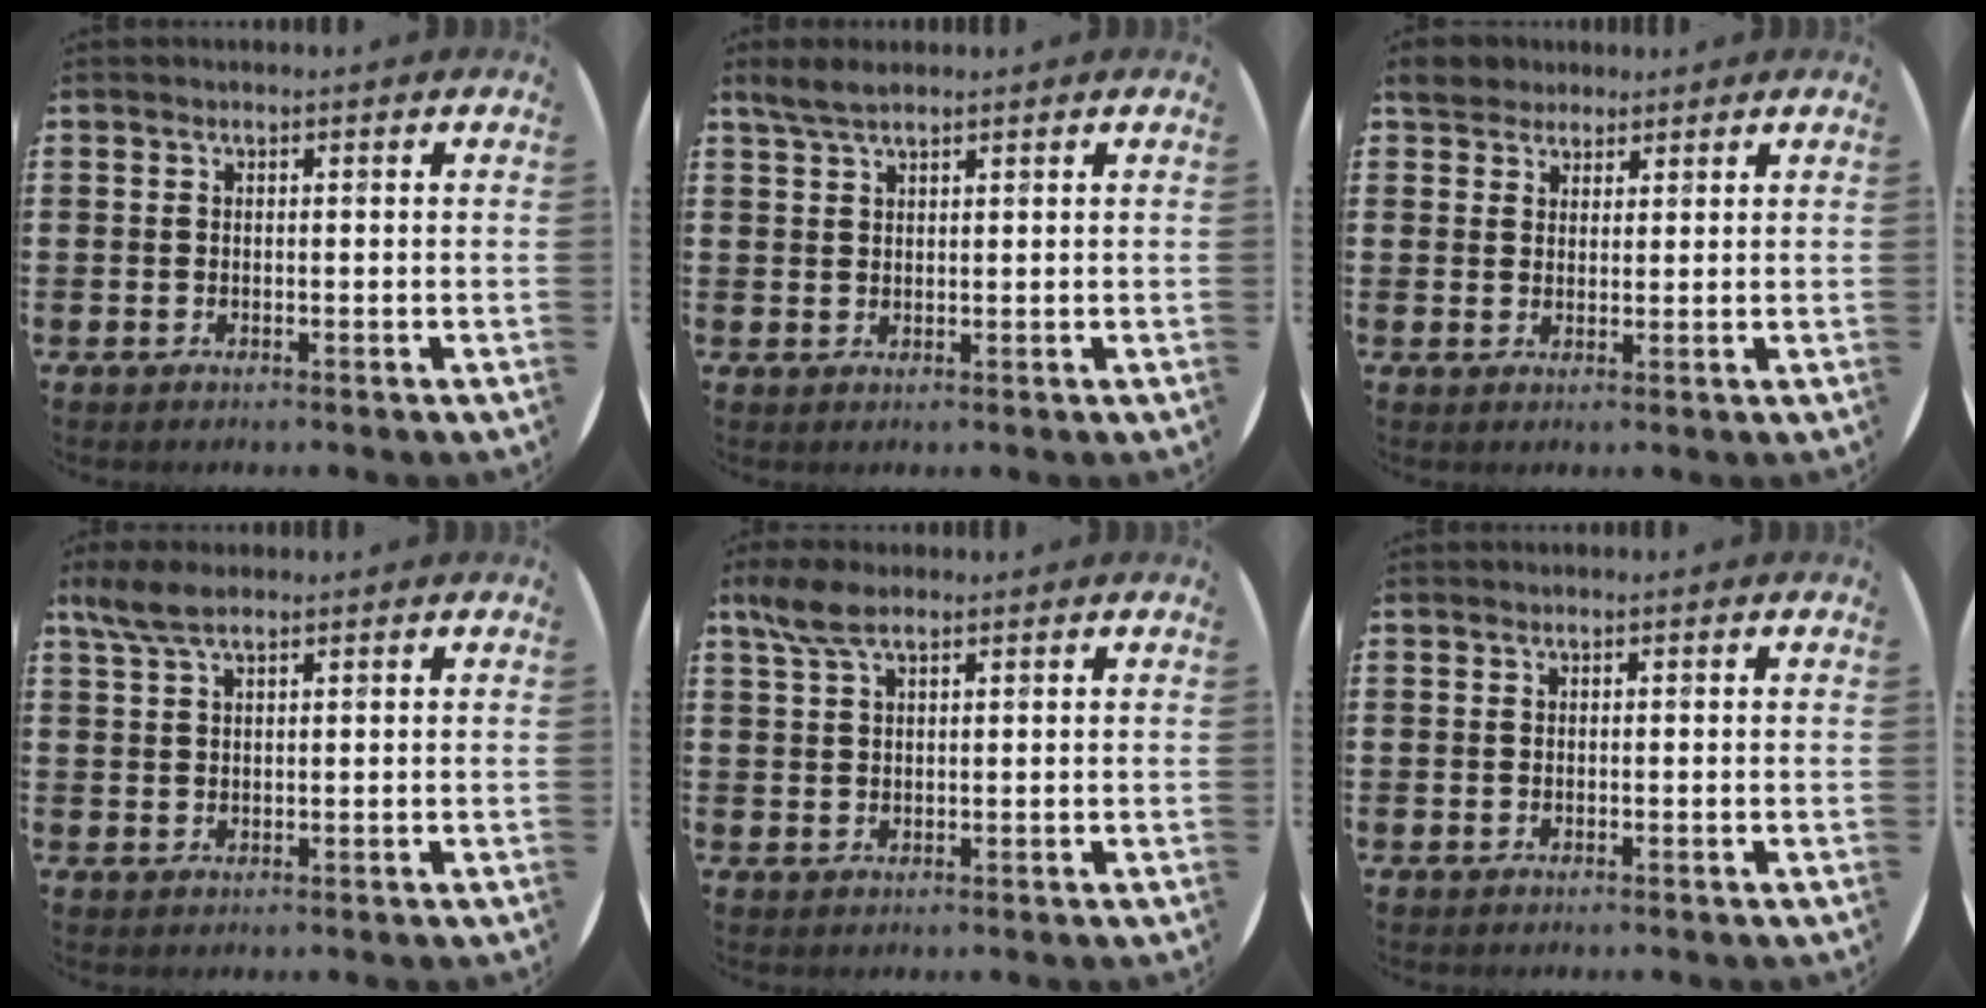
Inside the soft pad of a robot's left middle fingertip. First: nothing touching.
{"total": 2.8, "force": [2.3, 0.7, 1.6], "torque": [-0.034, 0.004, 0.042]}
{"total": 4.2, "force": [3.7, 1.8, 0.8], "torque": [-0.021, 0.000, 0.070]}
{"total": 3.9, "force": [2.9, 1.1, 2.4], "torque": [-0.053, 0.005, 0.053]}
{"total": 4.3, "force": [2.8, 1.5, 2.8], "torque": [-0.062, 0.007, 0.052]}
{"total": 0.0}